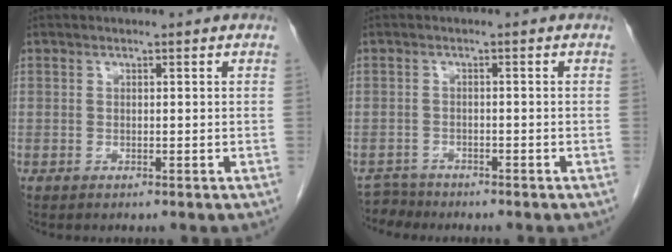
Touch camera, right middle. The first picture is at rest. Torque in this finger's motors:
{"motor_torque": [-0.39, -0.32, -0.21, -0.04]}